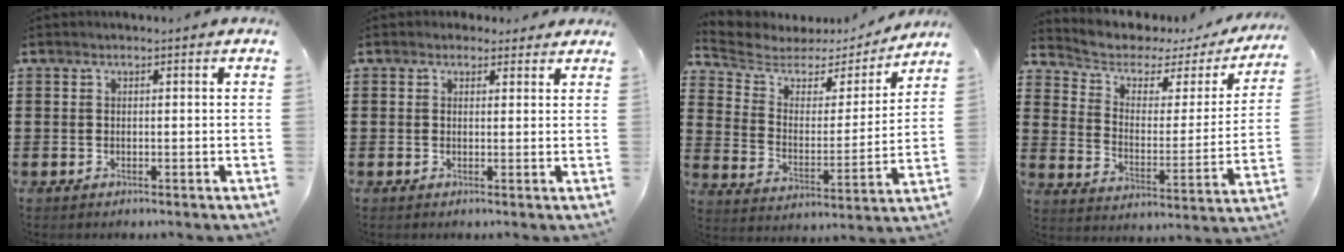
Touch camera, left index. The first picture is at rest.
{"total": 1.8, "force": [1.2, 1.3, 0.1], "torque": [0.000, 0.006, 0.020]}
{"total": 4.7, "force": [4.0, 2.2, 1.0], "torque": [-0.053, -0.027, 0.062]}
{"total": 3.8, "force": [2.7, 2.4, 1.1], "torque": [-0.049, -0.020, 0.038]}